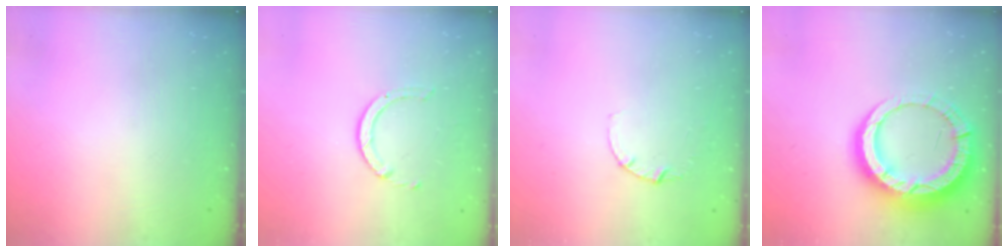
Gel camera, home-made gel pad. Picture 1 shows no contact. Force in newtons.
{"total": 2.5, "press": 2.4, "slide": 0.3}
{"total": 2.8, "press": 2.8, "slide": 0.3}
{"total": 15.9, "press": 15.9, "slide": 1.5}